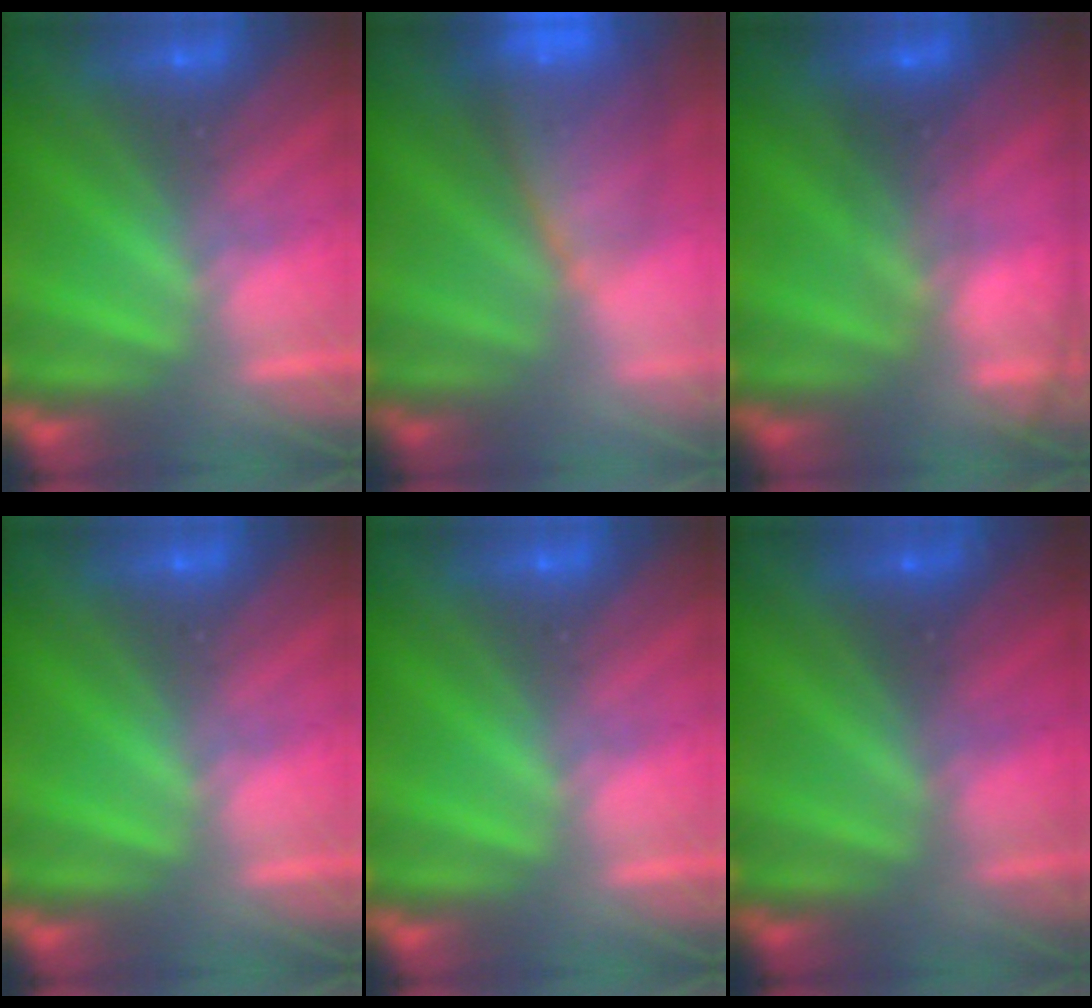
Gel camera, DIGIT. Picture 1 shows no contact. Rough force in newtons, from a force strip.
{"total": 6.7}
{"total": 11.4}
{"total": 0.0}
{"total": 0.0}
{"total": 2.3}